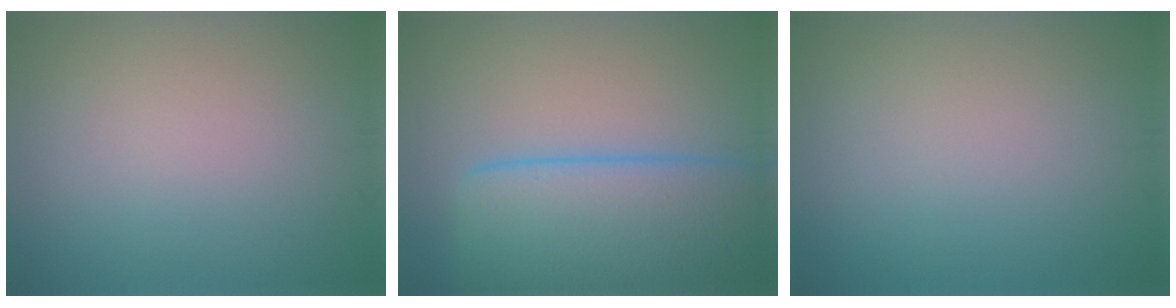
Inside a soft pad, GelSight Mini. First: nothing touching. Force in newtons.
{"total": 10.3, "press": 10.3, "slide": 0.5}
{"total": 0.0}